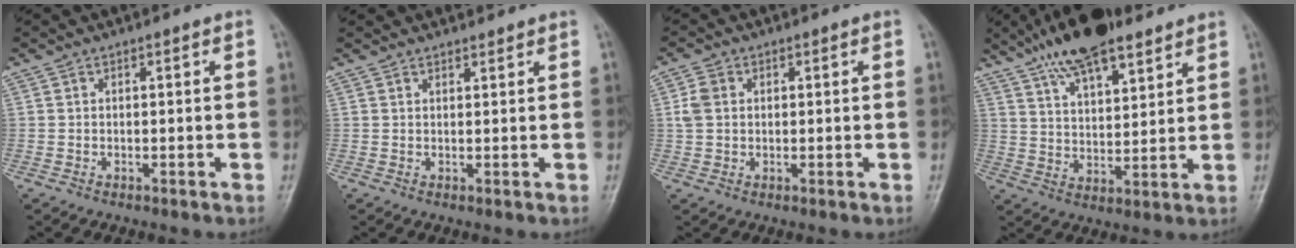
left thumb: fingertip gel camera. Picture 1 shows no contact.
{"total": 1.6, "force": [1.5, 0.4, 0.1], "torque": [0.007, -0.005, 0.026]}
{"total": 3.5, "force": [0.6, 2.8, 2.0], "torque": [-0.039, 0.008, 0.011]}
{"total": 14.7, "force": [10.3, 5.4, 9.1], "torque": [-0.130, -0.038, 0.181]}